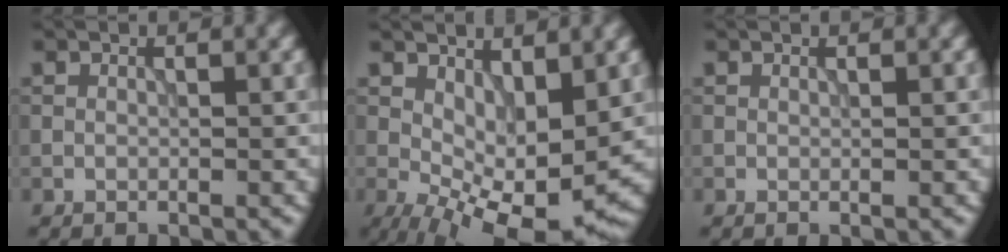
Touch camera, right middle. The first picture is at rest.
{"total": 9.0, "force": [0.0, 3.9, 8.1], "torque": [-0.136, -0.011, 0.008]}
{"total": 0.0}